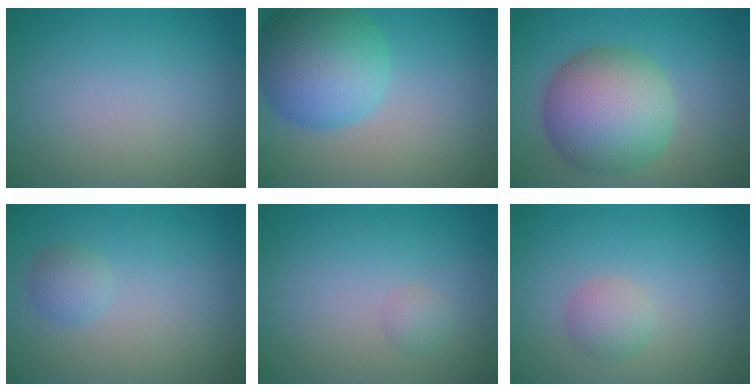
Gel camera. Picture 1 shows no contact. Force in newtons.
{"total": 8.8, "press": 8.8, "slide": 0.3}
{"total": 9.0, "press": 9.0, "slide": 0.4}
{"total": 1.4, "press": 1.4, "slide": 0.0}
{"total": 0.9, "press": 0.9, "slide": 0.0}
{"total": 1.9, "press": 1.9, "slide": 0.1}